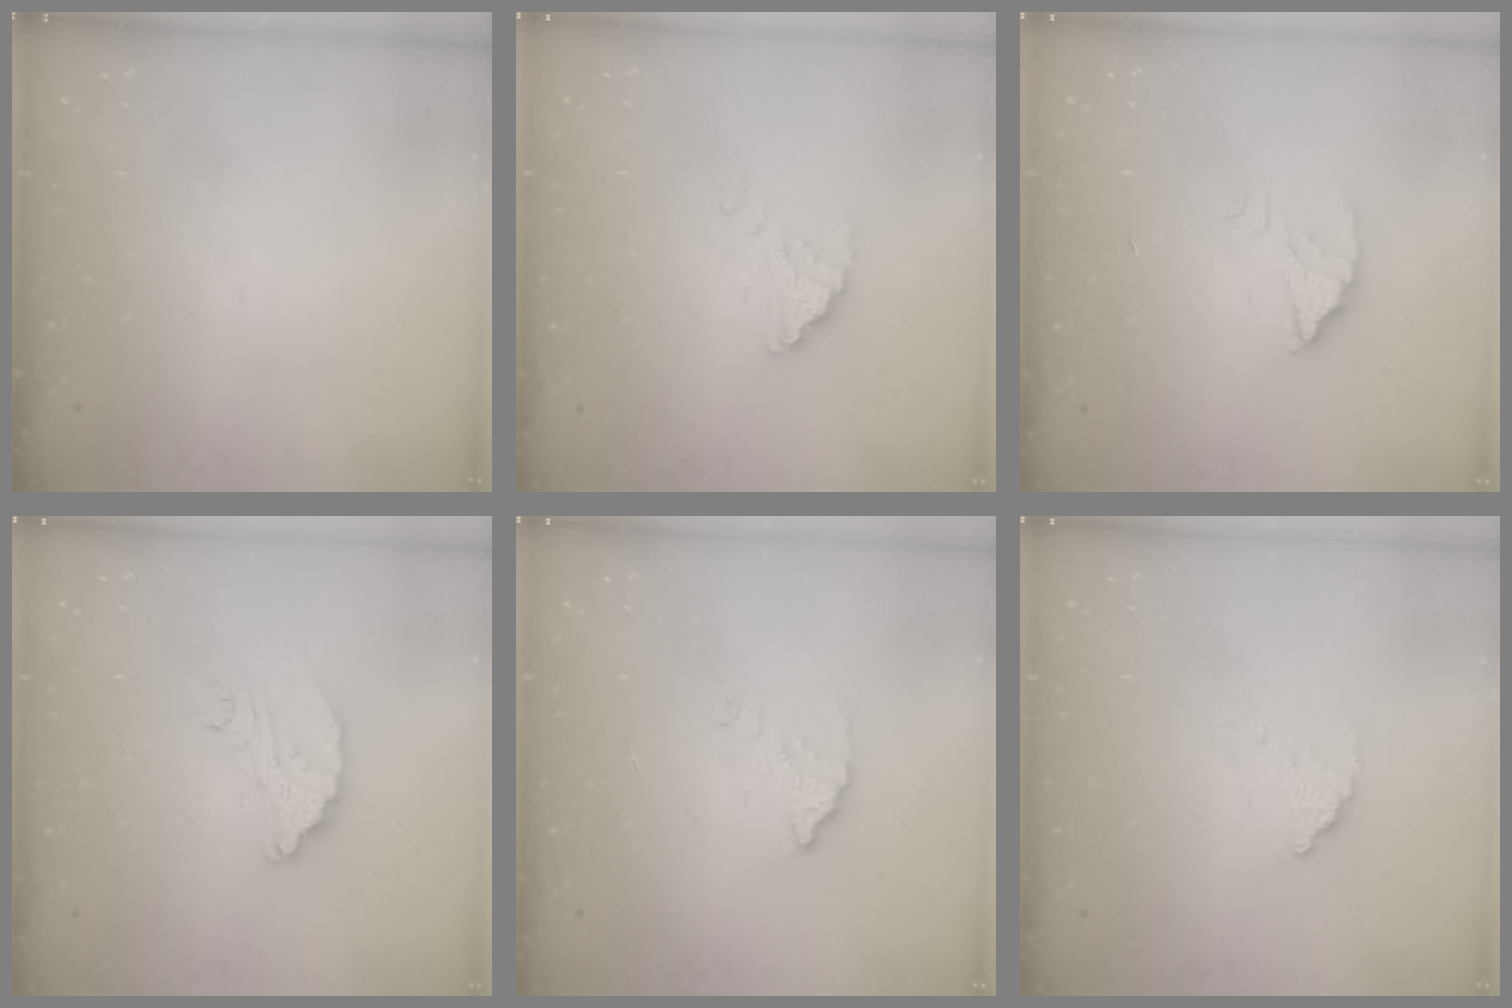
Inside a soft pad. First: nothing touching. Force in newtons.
{"total": 1.9, "press": 1.9, "slide": 0.0}
{"total": 2.1, "press": 2.1, "slide": 0.1}
{"total": 7.5, "press": 7.5, "slide": 0.2}
{"total": 2.7, "press": 2.7, "slide": 0.2}
{"total": 2.8, "press": 2.8, "slide": 0.1}